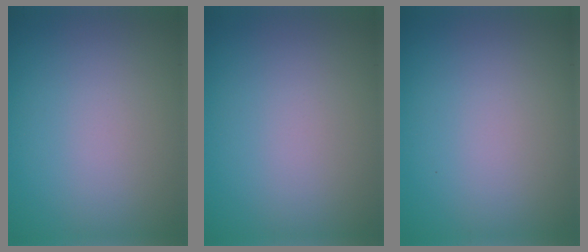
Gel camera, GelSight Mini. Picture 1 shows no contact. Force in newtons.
{"total": 0.0}
{"total": 0.0}